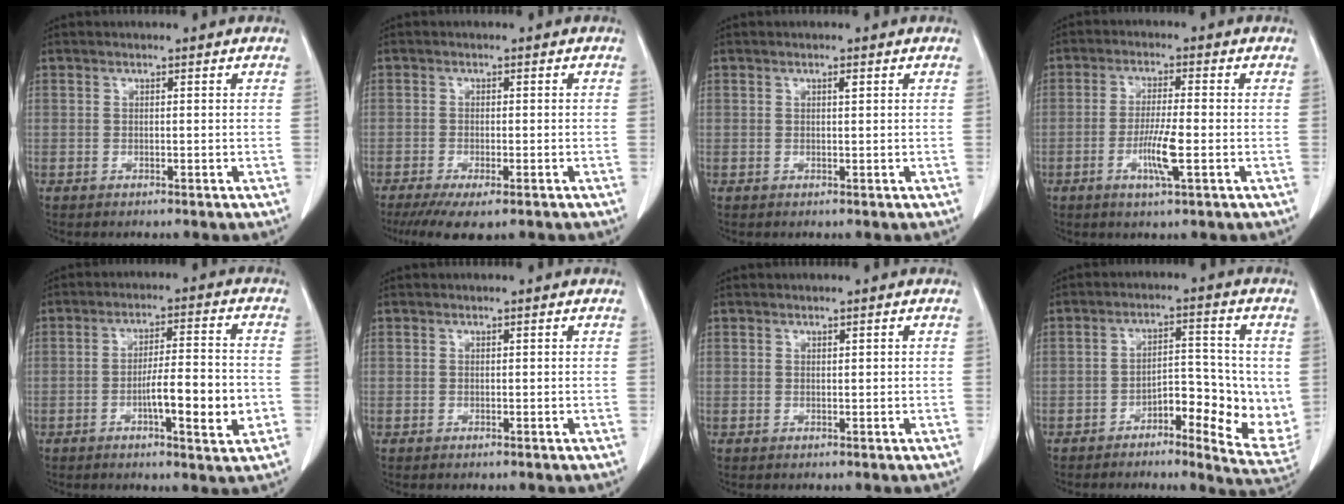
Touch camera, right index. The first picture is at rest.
{"total": 7.2, "force": [-5.1, 1.6, 4.8], "torque": [-0.072, -0.018, -0.076]}
{"total": 0.6, "force": [0.3, 0.1, 0.6], "torque": [-0.012, 0.000, 0.006]}
{"total": 5.9, "force": [-1.9, 0.2, 5.6], "torque": [-0.106, -0.008, -0.033]}
{"total": 9.6, "force": [-2.8, 1.3, 9.1], "torque": [-0.139, 0.007, -0.042]}
{"total": 0.0}
{"total": 0.5, "force": [0.1, 0.1, 0.5], "torque": [-0.009, 0.000, 0.004]}
{"total": 10.2, "force": [-2.5, 3.6, 9.1], "torque": [-0.116, 0.006, -0.036]}